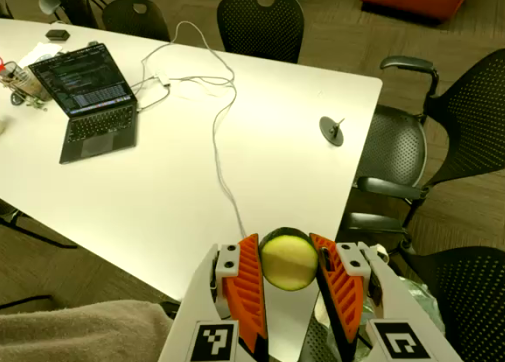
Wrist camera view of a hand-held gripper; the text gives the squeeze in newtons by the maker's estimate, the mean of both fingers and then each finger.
{"total": 9.9, "left": 9.7, "right": 10.1}